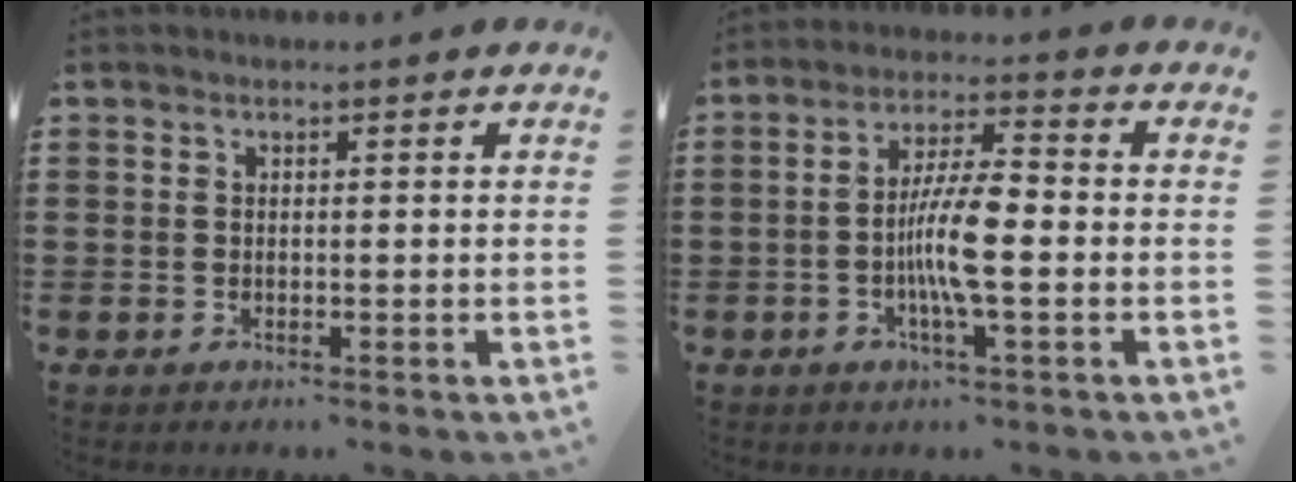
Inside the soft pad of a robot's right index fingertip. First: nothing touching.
{"total": 8.2, "force": [-1.5, 1.6, 7.9], "torque": [-0.156, -0.004, -0.034]}